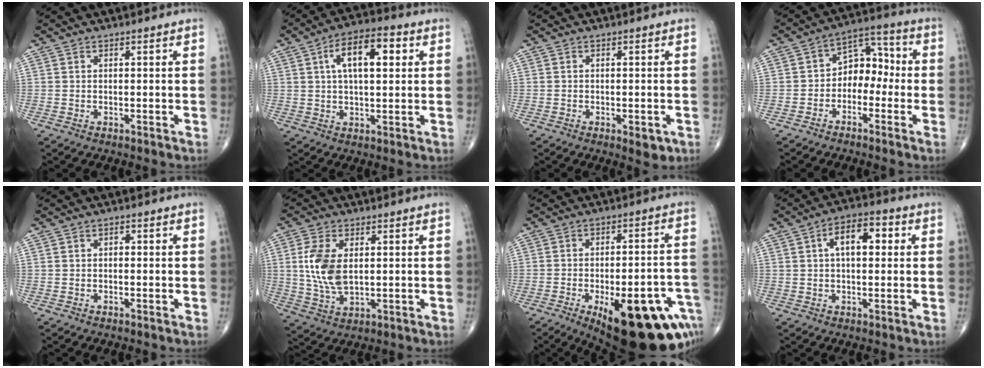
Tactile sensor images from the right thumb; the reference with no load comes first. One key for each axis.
{"total": 11.4, "fx": 3.2, "fy": 5.0, "fz": 9.7, "tx": -0.145, "ty": 0.014, "tz": 0.046}
{"total": 3.0, "fx": -1.2, "fy": 1.3, "fz": 2.5, "tx": -0.025, "ty": -0.003, "tz": -0.011}
{"total": 8.2, "fx": -1.7, "fy": 5.9, "fz": 5.4, "tx": -0.044, "ty": 0.046, "tz": -0.045}
{"total": 0.6, "fx": 0.0, "fy": 0.4, "fz": 0.4, "tx": -0.001, "ty": 0.003, "tz": -0.003}
{"total": 9.5, "fx": 1.3, "fy": 5.3, "fz": 7.8, "tx": -0.162, "ty": -0.009, "tz": 0.032}
{"total": 25.5, "fx": -11.9, "fy": 9.8, "fz": 20.3, "tx": -0.192, "ty": 0.046, "tz": -0.150}
{"total": 8.4, "fx": 1.8, "fy": 4.4, "fz": 7.0, "tx": -0.093, "ty": 0.020, "tz": 0.021}